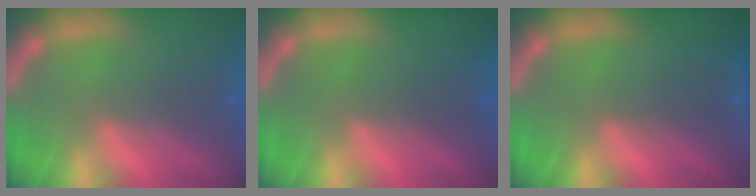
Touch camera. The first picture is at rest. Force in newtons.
{"total": 0.0}
{"total": 0.9}